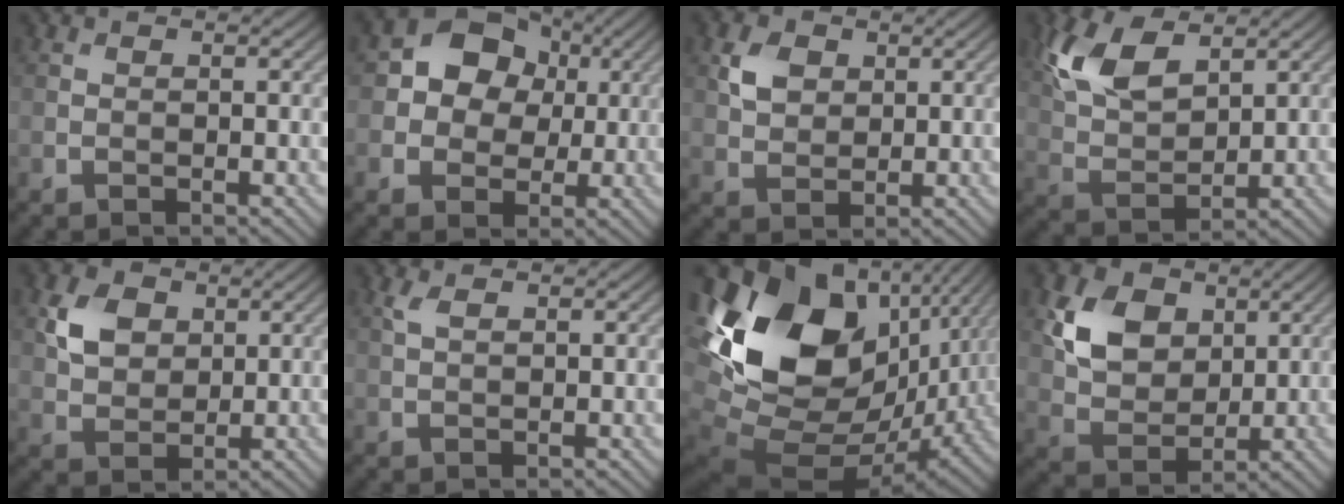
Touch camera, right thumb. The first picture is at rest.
{"total": 8.2, "force": [1.6, 6.9, 4.2], "torque": [-0.074, 0.013, 0.004]}
{"total": 3.9, "force": [1.6, 2.8, 2.1], "torque": [-0.050, 0.004, 0.029]}
{"total": 9.7, "force": [4.8, 4.9, 6.8], "torque": [-0.168, 0.007, 0.098]}
{"total": 5.5, "force": [2.2, 4.0, 3.1], "torque": [-0.073, 0.004, 0.040]}
{"total": 2.0, "force": [1.1, 0.9, 1.4], "torque": [-0.036, 0.005, 0.023]}
{"total": 20.4, "force": [3.8, 14.1, 14.3], "torque": [-0.288, -0.015, 0.105]}
{"total": 8.3, "force": [3.1, 6.0, 4.8], "torque": [-0.116, -0.002, 0.050]}